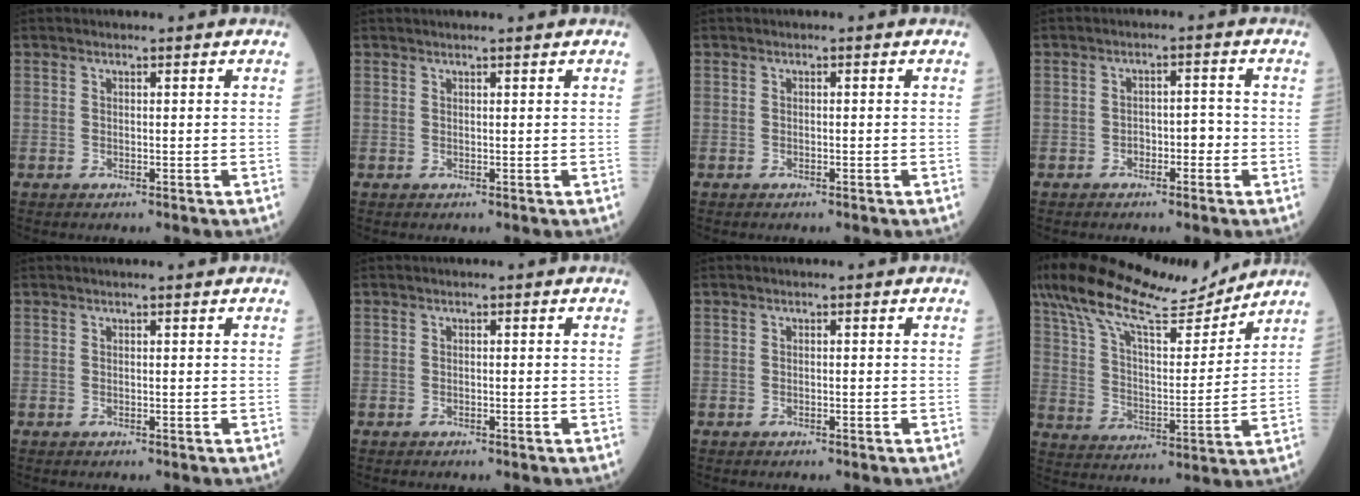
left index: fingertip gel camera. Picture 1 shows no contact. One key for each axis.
{"total": 2.0, "fx": 1.8, "fy": -0.2, "fz": 0.9, "tx": -0.007, "ty": 0.008, "tz": 0.022}
{"total": 0.0}
{"total": 2.7, "fx": -1.2, "fy": 1.3, "fz": 2.0, "tx": -0.022, "ty": 0.012, "tz": -0.021}
{"total": 1.0, "fx": 0.8, "fy": -0.2, "fz": 0.5, "tx": -0.003, "ty": 0.001, "tz": 0.012}
{"total": 0.0}
{"total": 0.0}
{"total": 18.4, "fx": 15.4, "fy": 3.4, "fz": 9.4, "tx": -0.180, "ty": 0.024, "tz": 0.262}